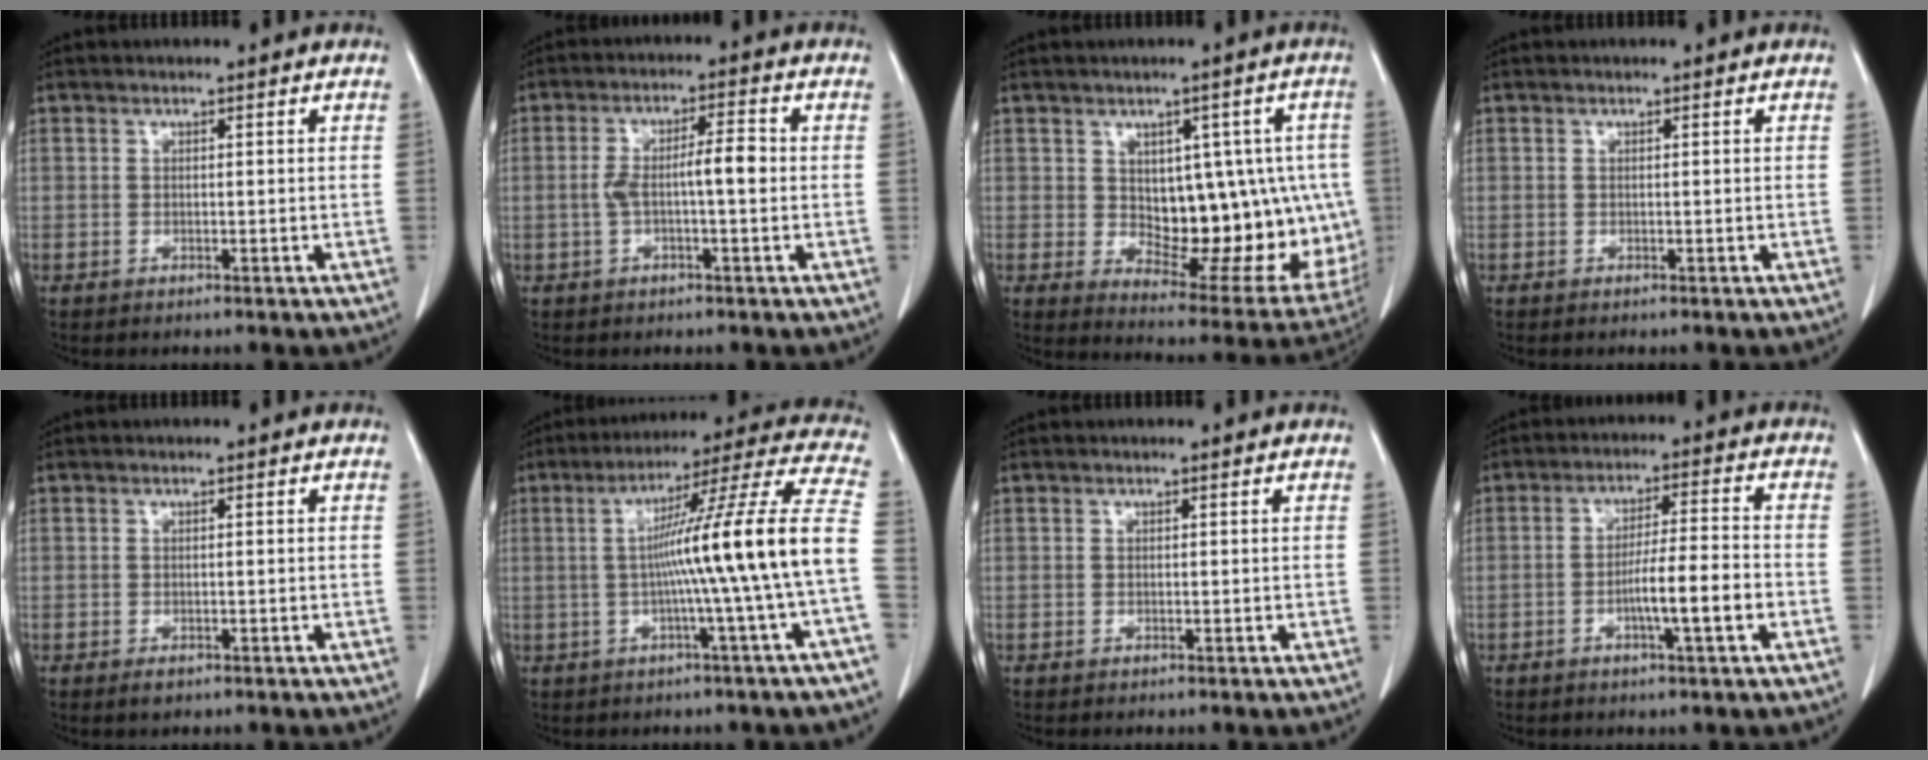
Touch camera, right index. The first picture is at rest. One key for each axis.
{"total": 5.8, "fx": -0.5, "fy": 1.0, "fz": 5.7, "tx": -0.109, "ty": 0.018, "tz": -0.008}
{"total": 17.4, "fx": 0.1, "fy": 8.6, "fz": 15.1, "tx": -0.157, "ty": 0.010, "tz": 0.030}
{"total": 0.0}
{"total": 1.1, "fx": -0.7, "fy": 0.5, "fz": 0.7, "tx": -0.009, "ty": -0.001, "tz": -0.004}
{"total": 16.6, "fx": -1.8, "fy": -2.8, "fz": 16.3, "tx": -0.235, "ty": 0.012, "tz": -0.034}
{"total": 0.0}
{"total": 7.7, "fx": -2.6, "fy": 0.1, "fz": 7.2, "tx": -0.122, "ty": 0.004, "tz": -0.044}